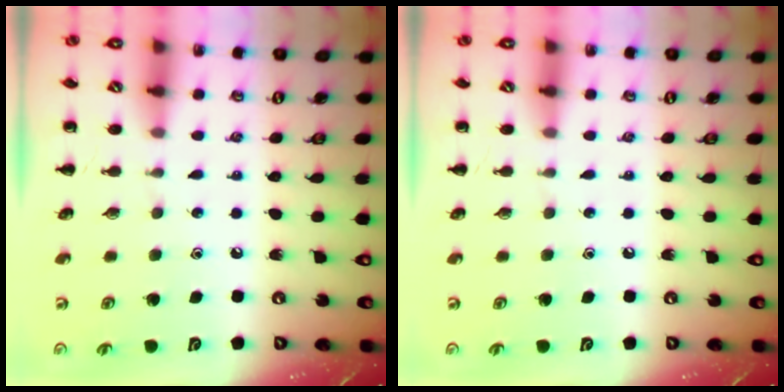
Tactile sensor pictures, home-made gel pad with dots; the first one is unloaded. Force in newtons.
{"total": 0.0}